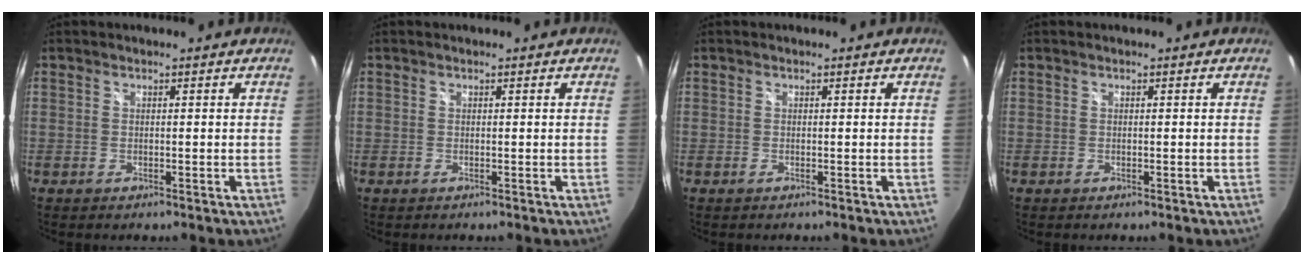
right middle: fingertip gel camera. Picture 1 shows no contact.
{"total": 0.0}
{"total": 0.0}
{"total": 0.0}